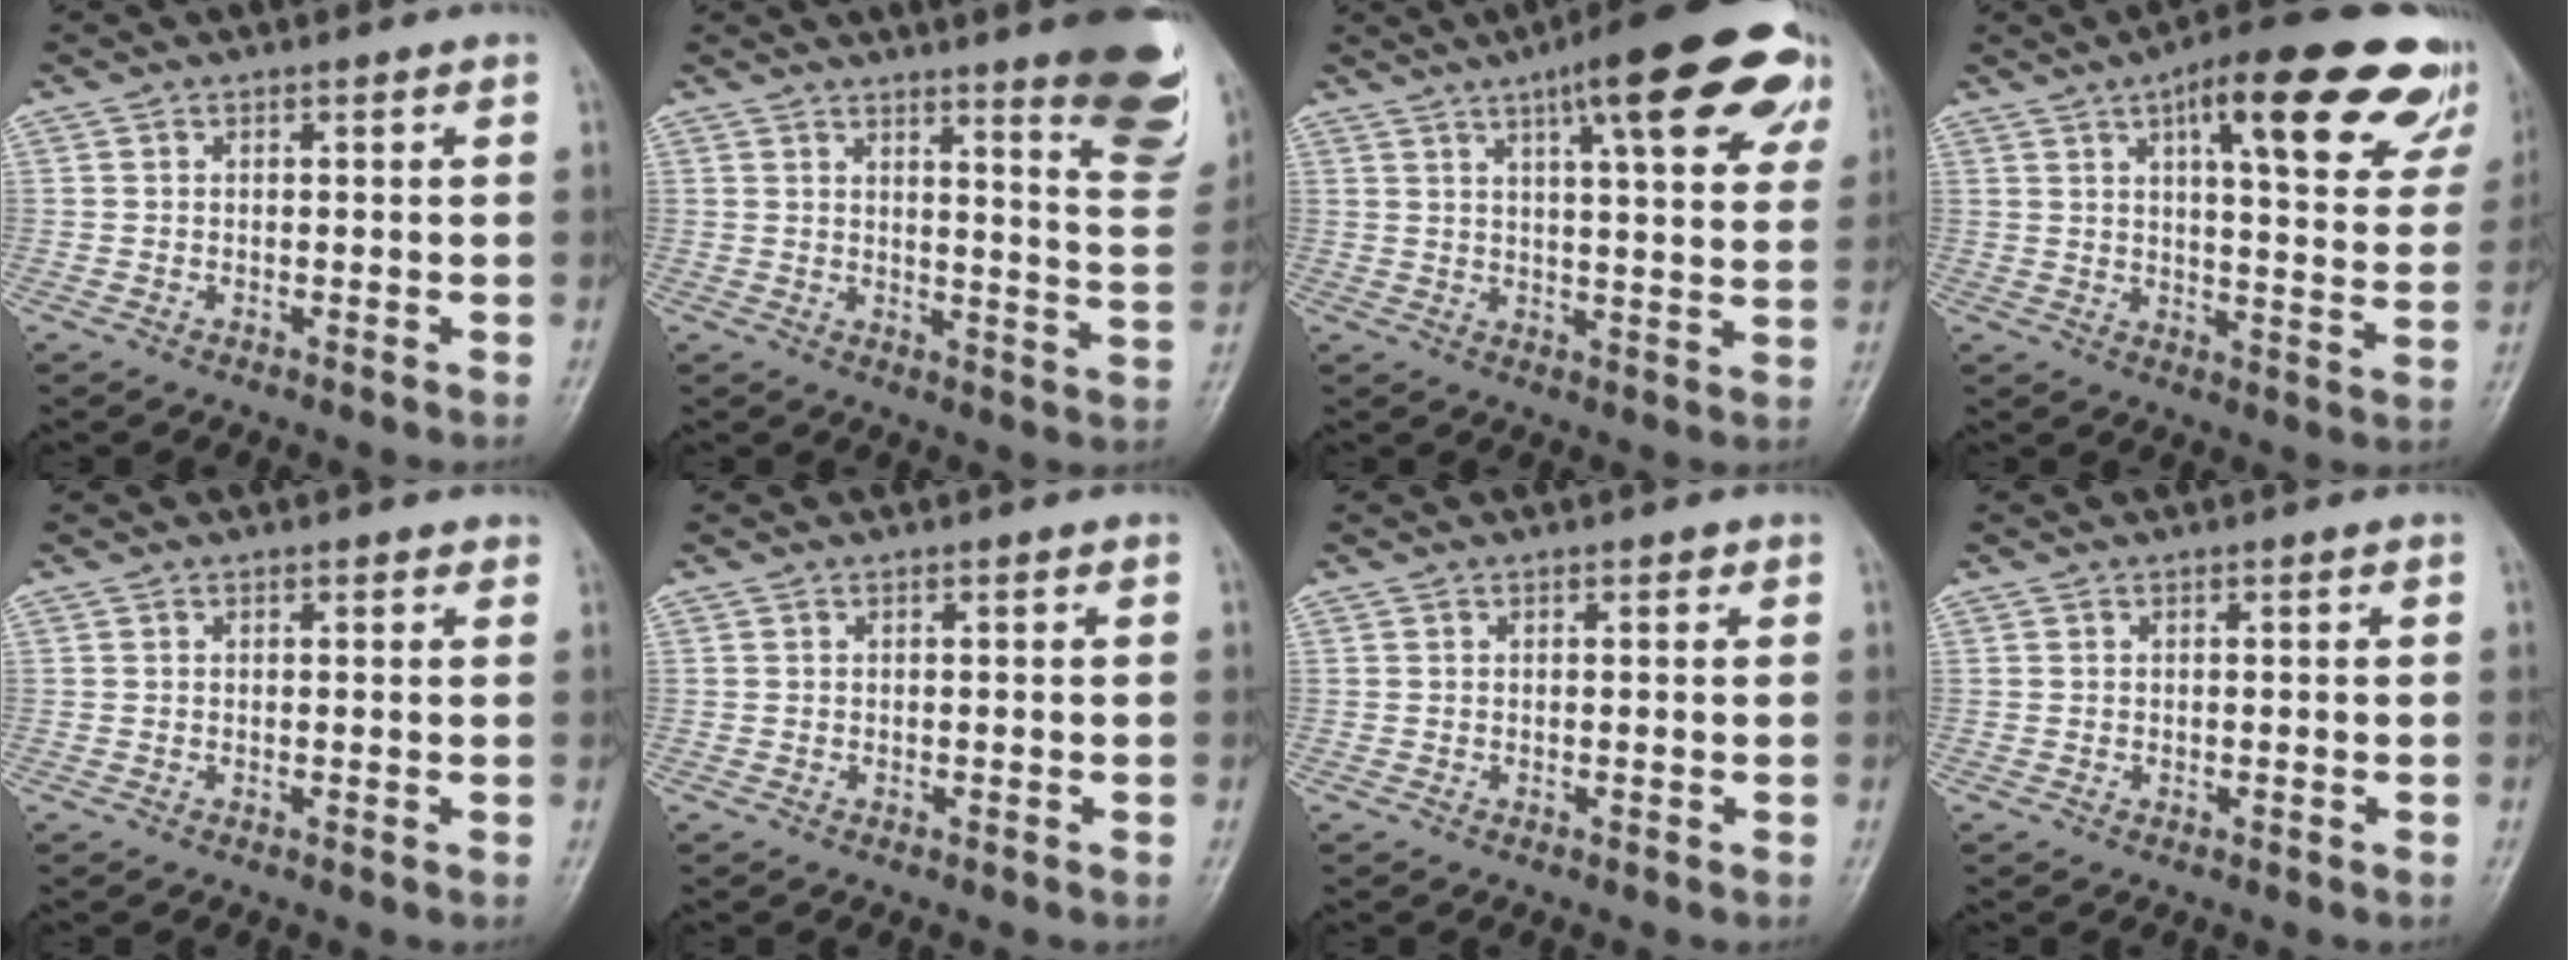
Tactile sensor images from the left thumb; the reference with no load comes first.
{"total": 15.9, "force": [10.2, 2.5, 12.0], "torque": [-0.120, -0.070, 0.122]}
{"total": 19.9, "force": [10.6, 4.9, 16.1], "torque": [-0.199, -0.016, 0.134]}
{"total": 23.3, "force": [12.8, 6.8, 18.2], "torque": [-0.214, -0.026, 0.163]}
{"total": 0.8, "force": [0.6, 0.5, 0.3], "torque": [0.002, -0.003, 0.003]}
{"total": 0.0}
{"total": 0.6, "force": [0.3, 0.4, 0.4], "torque": [0.002, 0.001, 0.000]}
{"total": 0.0}